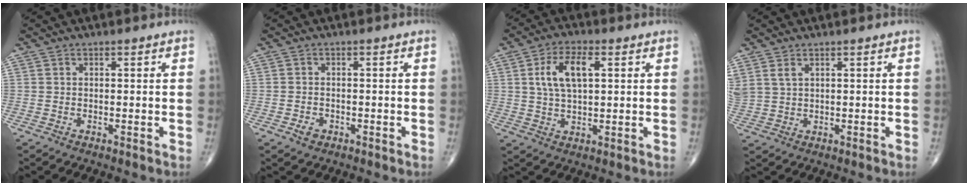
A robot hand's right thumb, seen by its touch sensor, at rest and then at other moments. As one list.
[{"total": 1.9, "force": [-1.0, 1.3, 0.8], "torque": [-0.010, 0.005, -0.014]}, {"total": 8.6, "force": [2.2, 4.0, 7.3], "torque": [-0.138, 0.005, 0.041]}, {"total": 3.8, "force": [2.2, 2.0, 2.4], "torque": [-0.060, 0.000, 0.057]}]